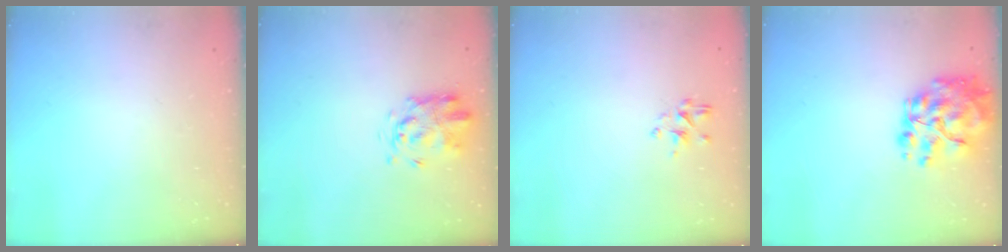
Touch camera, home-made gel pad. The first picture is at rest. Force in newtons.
{"total": 3.6, "press": 3.5, "slide": 0.9}
{"total": 2.3, "press": 2.1, "slide": 0.7}
{"total": 15.6, "press": 14.8, "slide": 5.0}